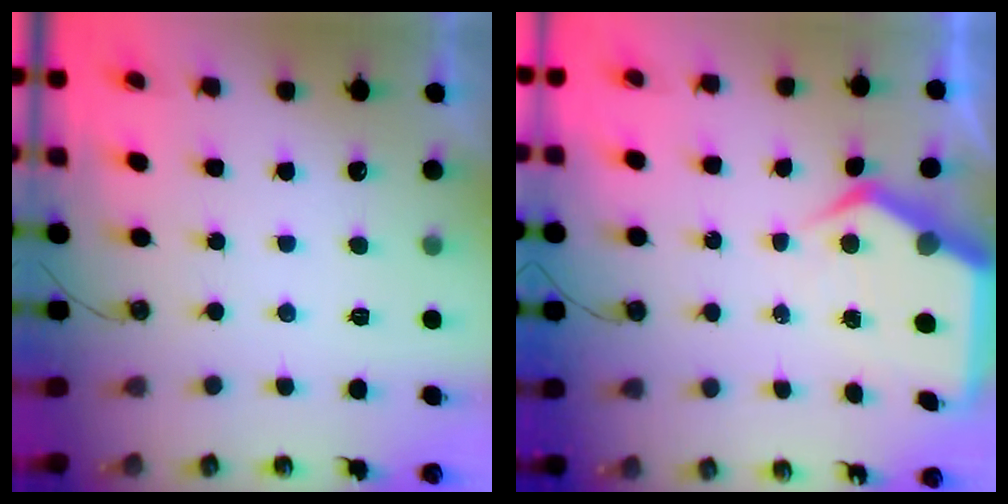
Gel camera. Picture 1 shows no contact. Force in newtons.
{"total": 8.6, "press": 8.5, "slide": 1.3}